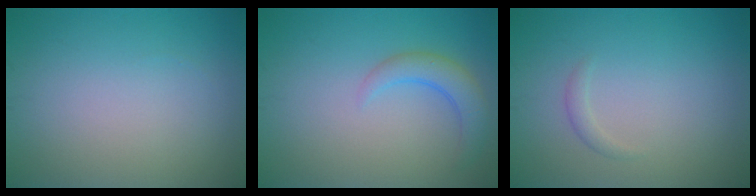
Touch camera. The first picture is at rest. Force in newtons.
{"total": 2.8, "press": 2.8, "slide": 0.4}
{"total": 0.8, "press": 0.8, "slide": 0.0}